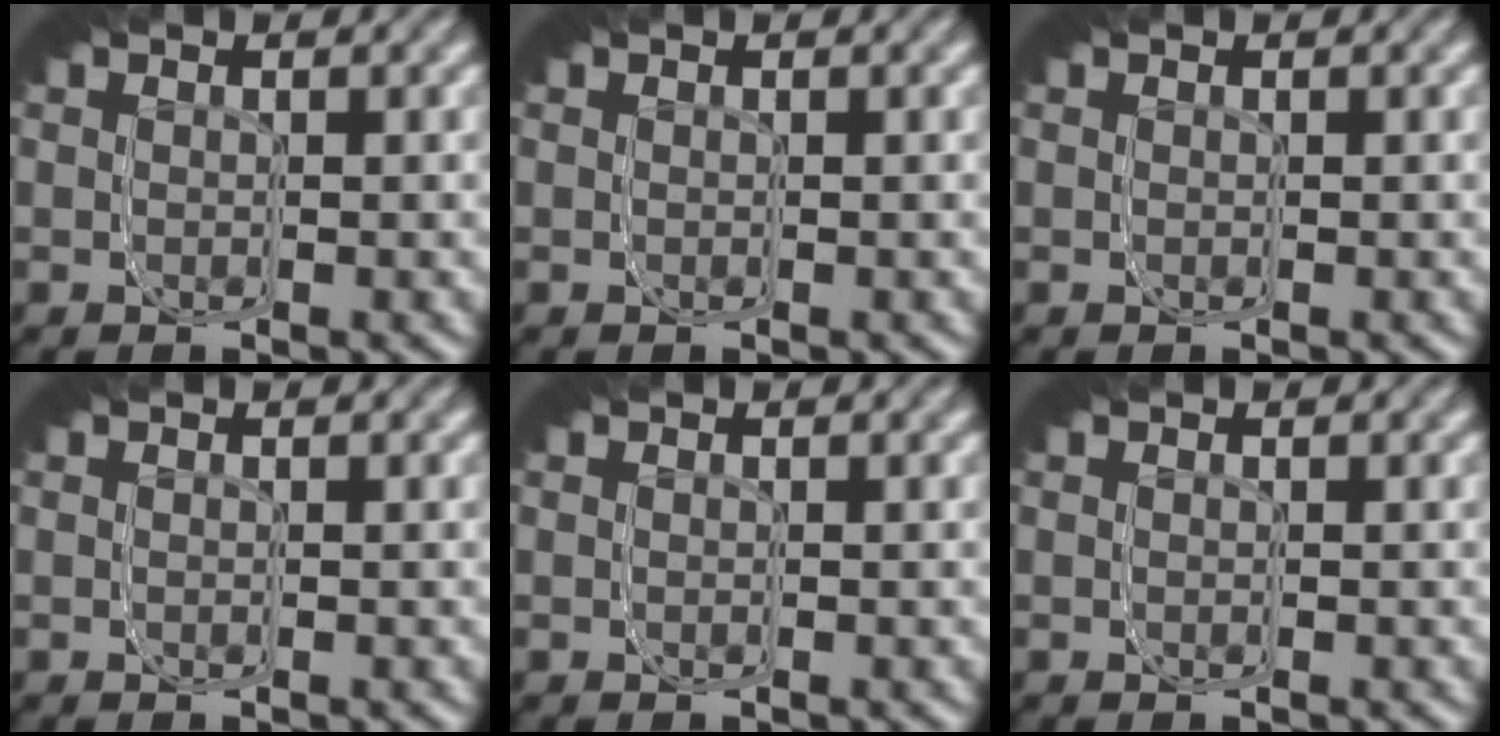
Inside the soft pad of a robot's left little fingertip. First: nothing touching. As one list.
[{"total": 0.0}, {"total": 0.0}, {"total": 0.0}, {"total": 0.0}, {"total": 0.0}]